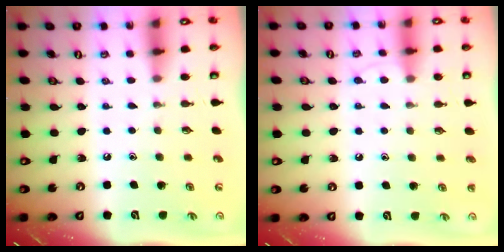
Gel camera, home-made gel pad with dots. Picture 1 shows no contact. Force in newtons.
{"total": 5.8, "press": 5.7, "slide": 0.6}